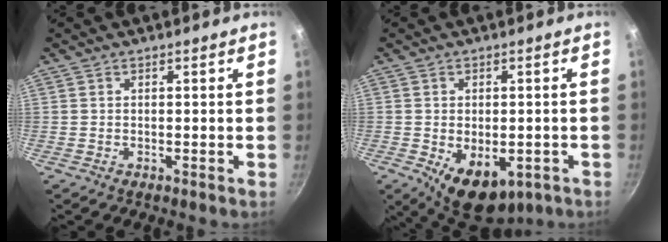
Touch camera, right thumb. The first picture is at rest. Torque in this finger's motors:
{"motor_torque": [-0.38, 0.46, 0.54, 0.49, 0.10]}